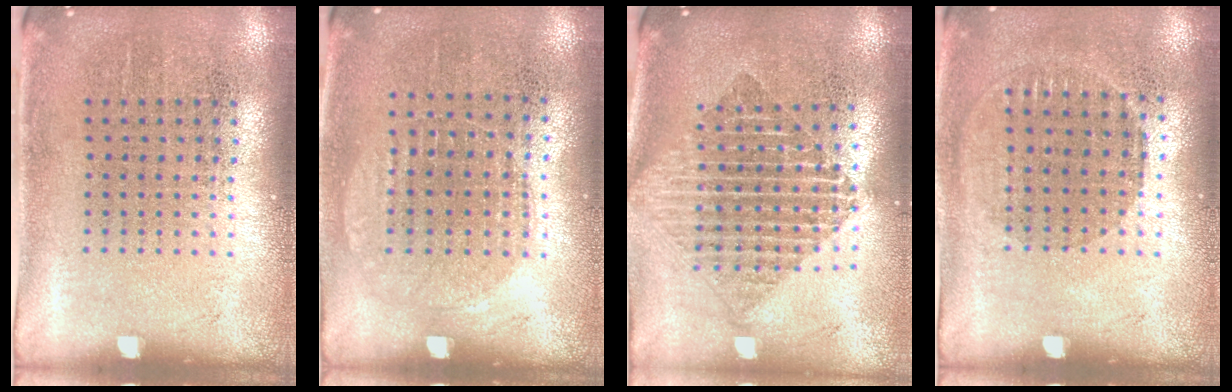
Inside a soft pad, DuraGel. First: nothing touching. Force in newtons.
{"total": 1.0, "press": 0.9, "slide": 0.3}
{"total": 1.9, "press": 1.6, "slide": 1.0}
{"total": 0.9, "press": 0.8, "slide": 0.3}